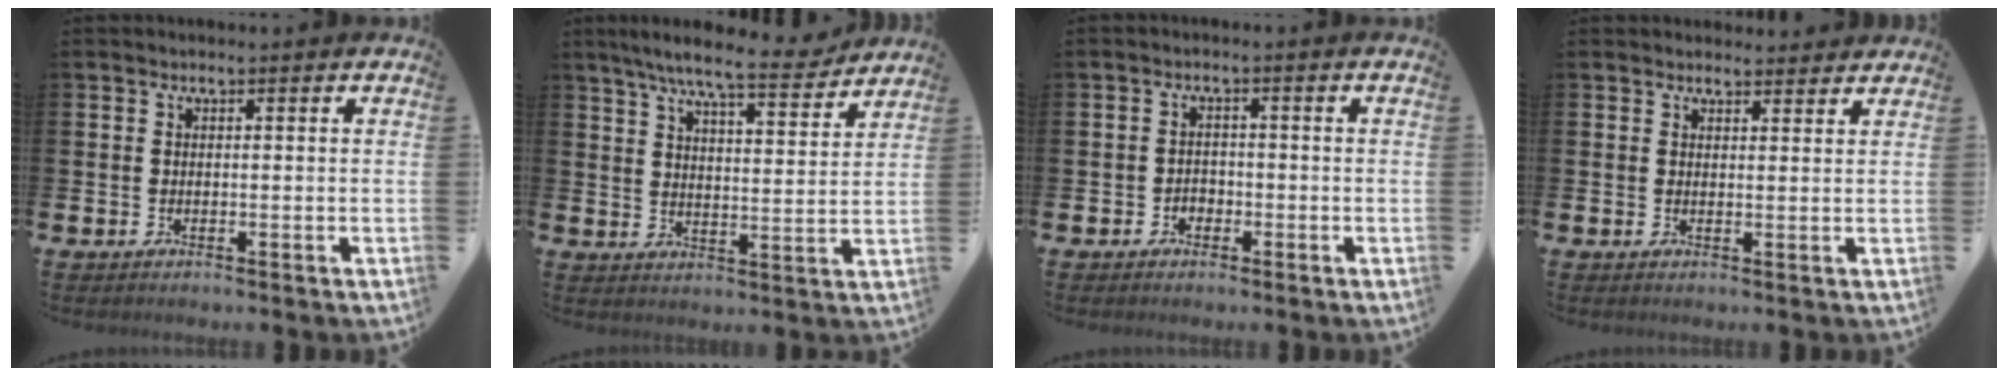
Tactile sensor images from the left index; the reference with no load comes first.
{"total": 8.7, "force": [7.7, 0.7, 3.9], "torque": [-0.086, -0.040, 0.133]}
{"total": 1.7, "force": [-1.0, 1.3, 0.3], "torque": [-0.008, 0.003, -0.024]}
{"total": 1.9, "force": [1.9, 0.4, 0.0], "torque": [0.009, -0.010, 0.032]}